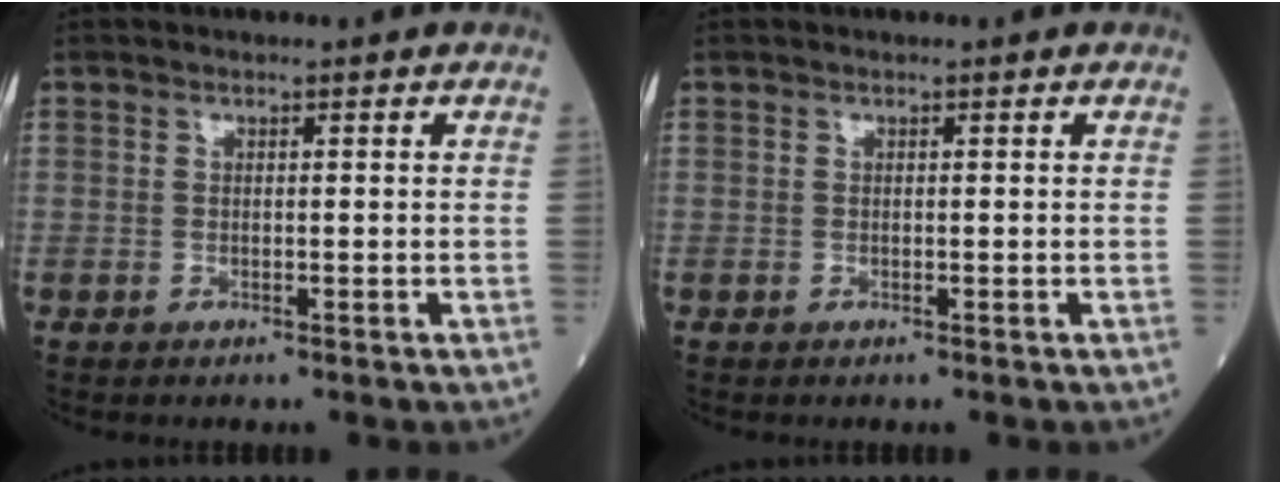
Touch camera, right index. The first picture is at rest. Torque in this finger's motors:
{"motor_torque": [0.00, 0.00, 0.00, -0.01]}